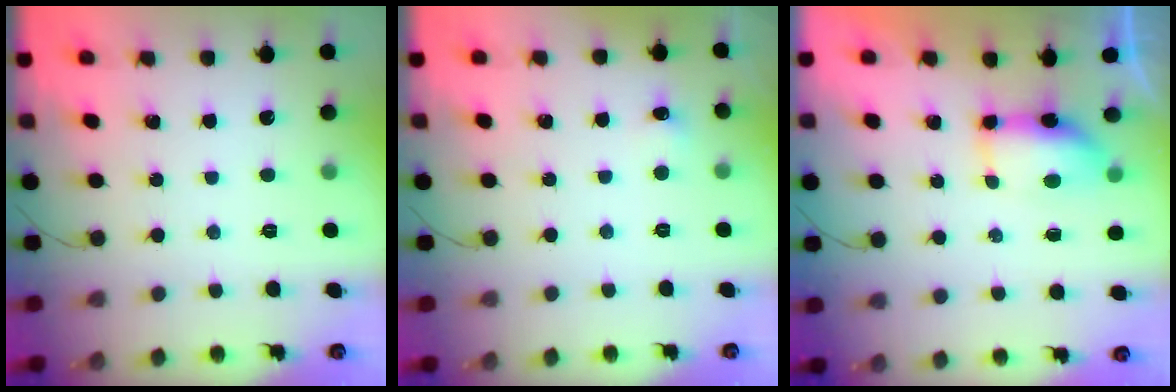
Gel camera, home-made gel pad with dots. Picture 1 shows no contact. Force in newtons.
{"total": 4.0, "press": 3.9, "slide": 1.1}
{"total": 7.8, "press": 7.1, "slide": 3.3}